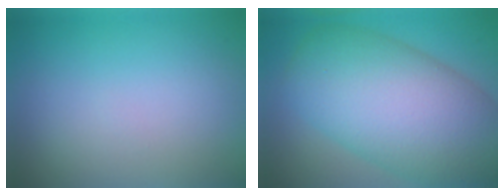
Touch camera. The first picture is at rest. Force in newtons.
{"total": 13.0, "press": 12.9, "slide": 0.5}